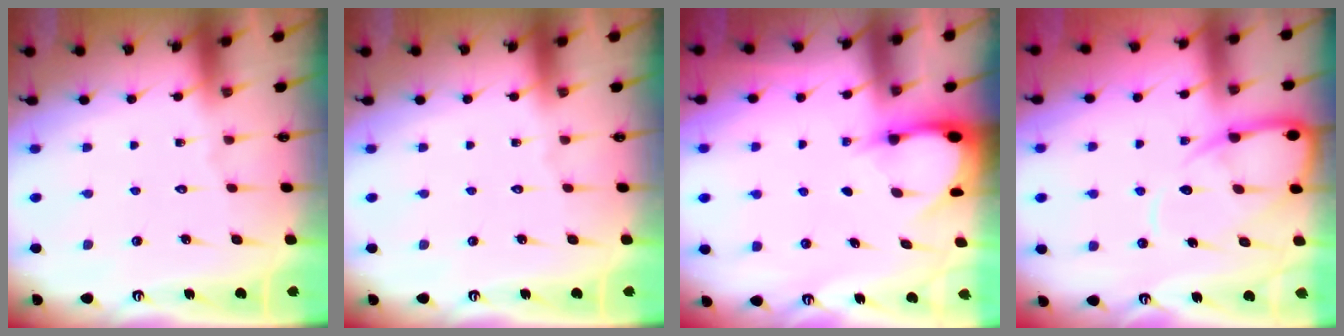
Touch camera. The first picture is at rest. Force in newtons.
{"total": 0.0}
{"total": 2.9, "press": 2.9, "slide": 0.3}
{"total": 10.1, "press": 10.1, "slide": 1.0}